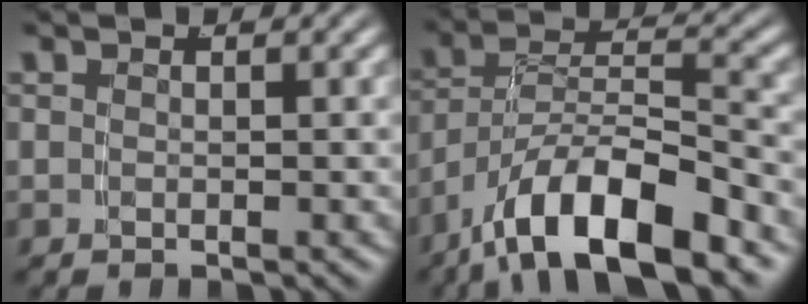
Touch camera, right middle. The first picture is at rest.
{"total": 8.6, "force": [-4.2, 4.1, 6.3], "torque": [-0.105, -0.018, -0.060]}